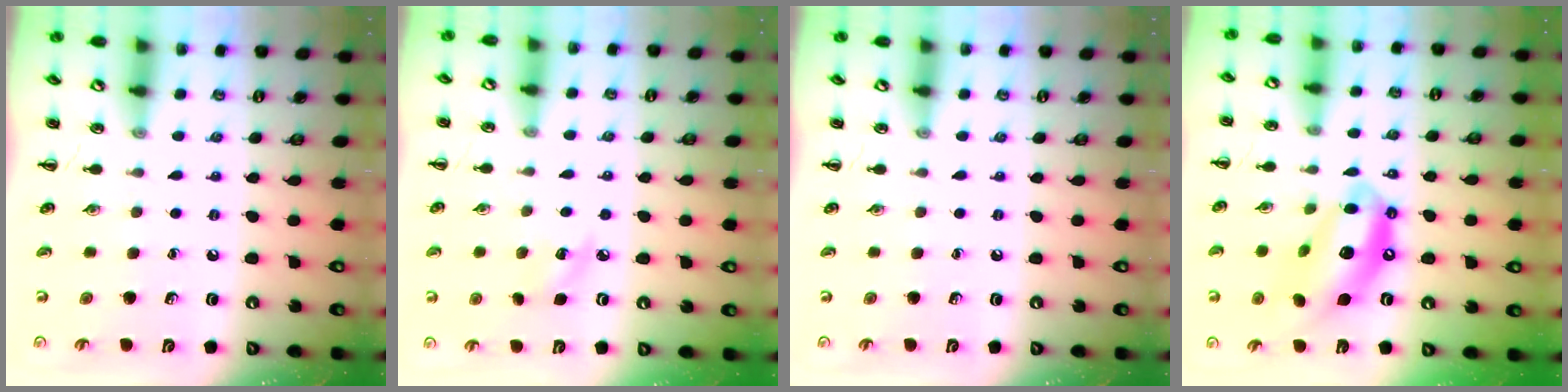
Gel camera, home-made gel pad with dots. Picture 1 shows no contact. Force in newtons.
{"total": 5.0, "press": 4.8, "slide": 1.5}
{"total": 0.0}
{"total": 15.5, "press": 14.9, "slide": 3.9}